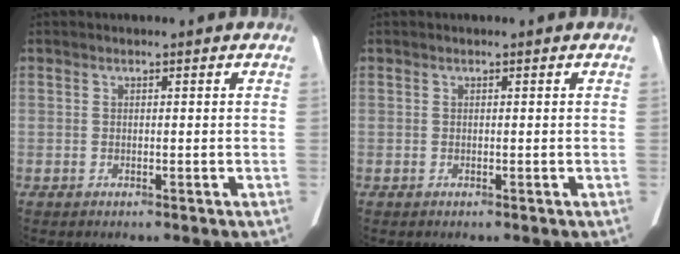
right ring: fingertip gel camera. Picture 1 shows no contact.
{"total": 0.0}